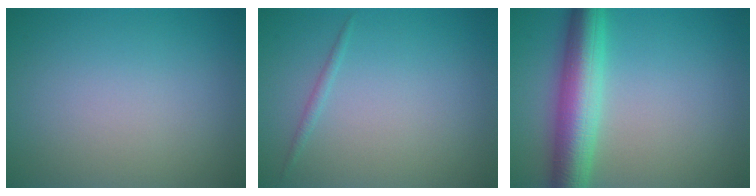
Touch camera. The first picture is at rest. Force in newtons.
{"total": 0.7, "press": 0.7, "slide": 0.0}
{"total": 6.8, "press": 6.8, "slide": 0.1}